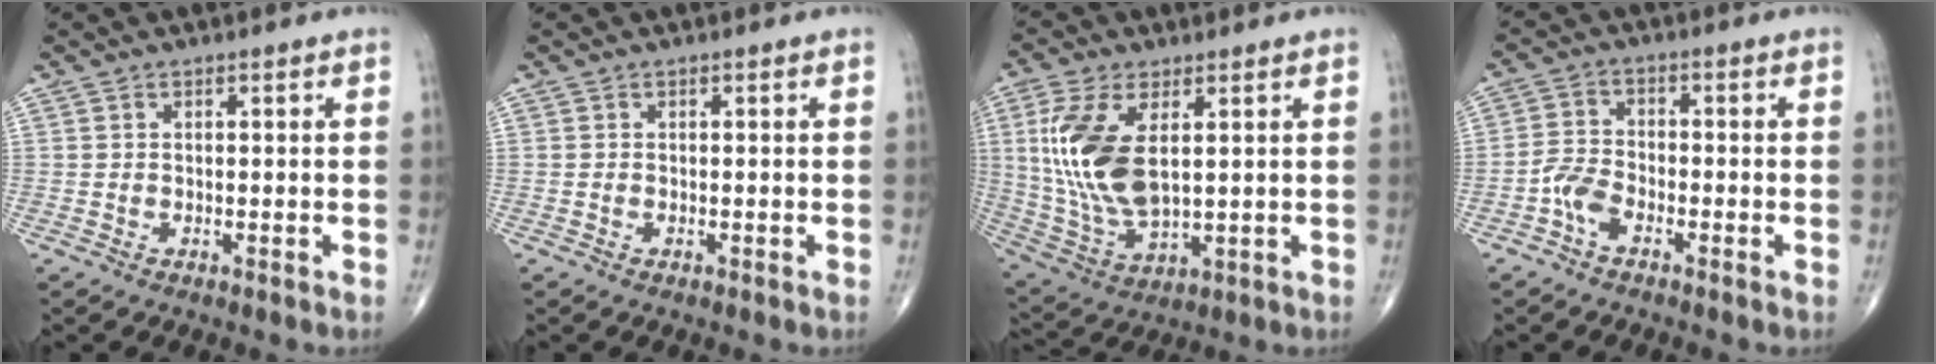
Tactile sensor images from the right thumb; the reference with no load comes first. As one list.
[{"total": 0.0}, {"total": 15.2, "force": [3.2, 7.6, 12.9], "torque": [-0.271, -0.012, 0.074]}, {"total": 4.2, "force": [-2.6, 2.0, 2.6], "torque": [-0.045, 0.016, -0.058]}]